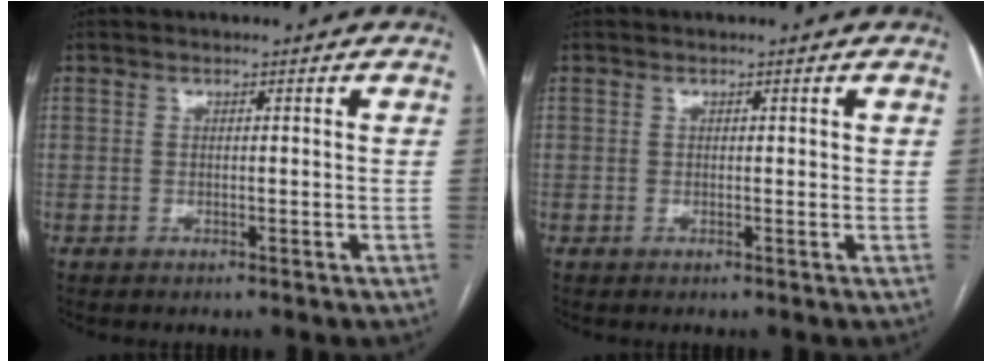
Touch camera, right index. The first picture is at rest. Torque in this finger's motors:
{"motor_torque": [-0.16, 0.20, -0.03, -0.01]}